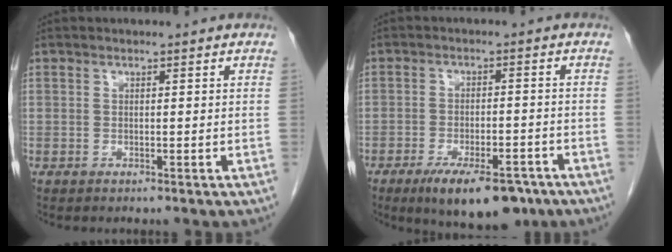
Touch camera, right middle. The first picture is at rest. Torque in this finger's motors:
{"motor_torque": [1.10, -1.04, 0.14, 0.08]}